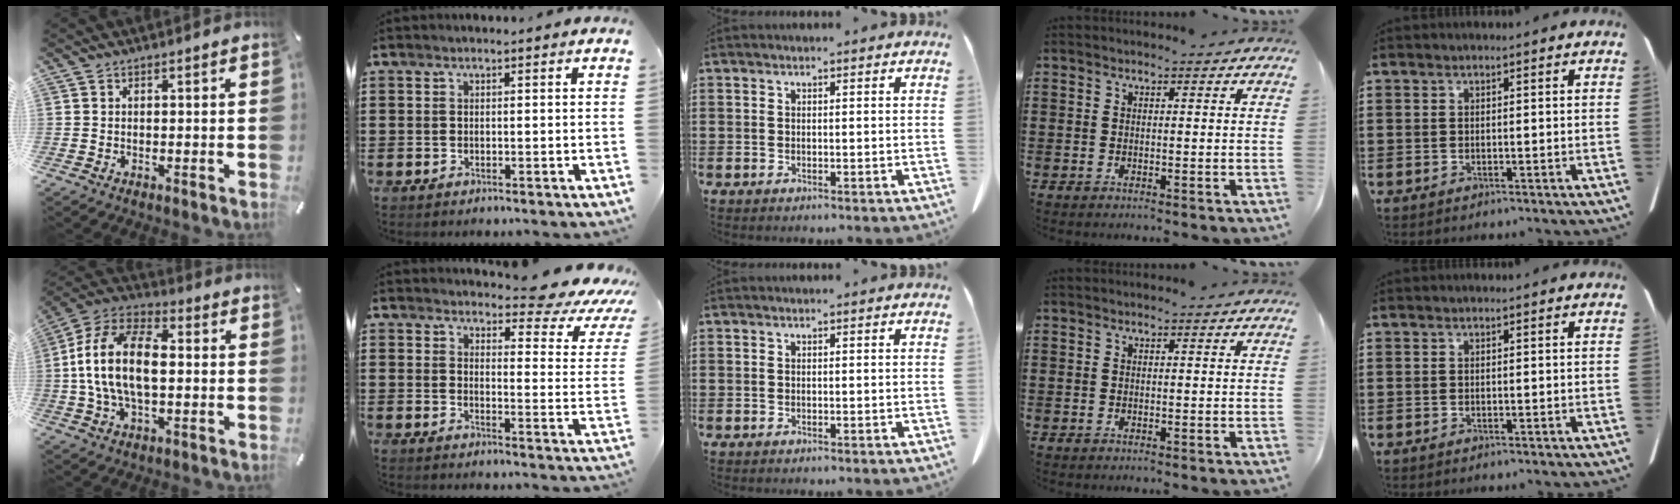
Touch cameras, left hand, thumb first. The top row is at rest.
{"thumb": {"total": 15.5, "force": [-0.4, 9.2, 12.5], "torque": [-0.277, 0.007, -0.010]}, "index": {"total": 6.3, "force": [5.5, 1.1, 2.8], "torque": [-0.050, -0.042, 0.090]}}